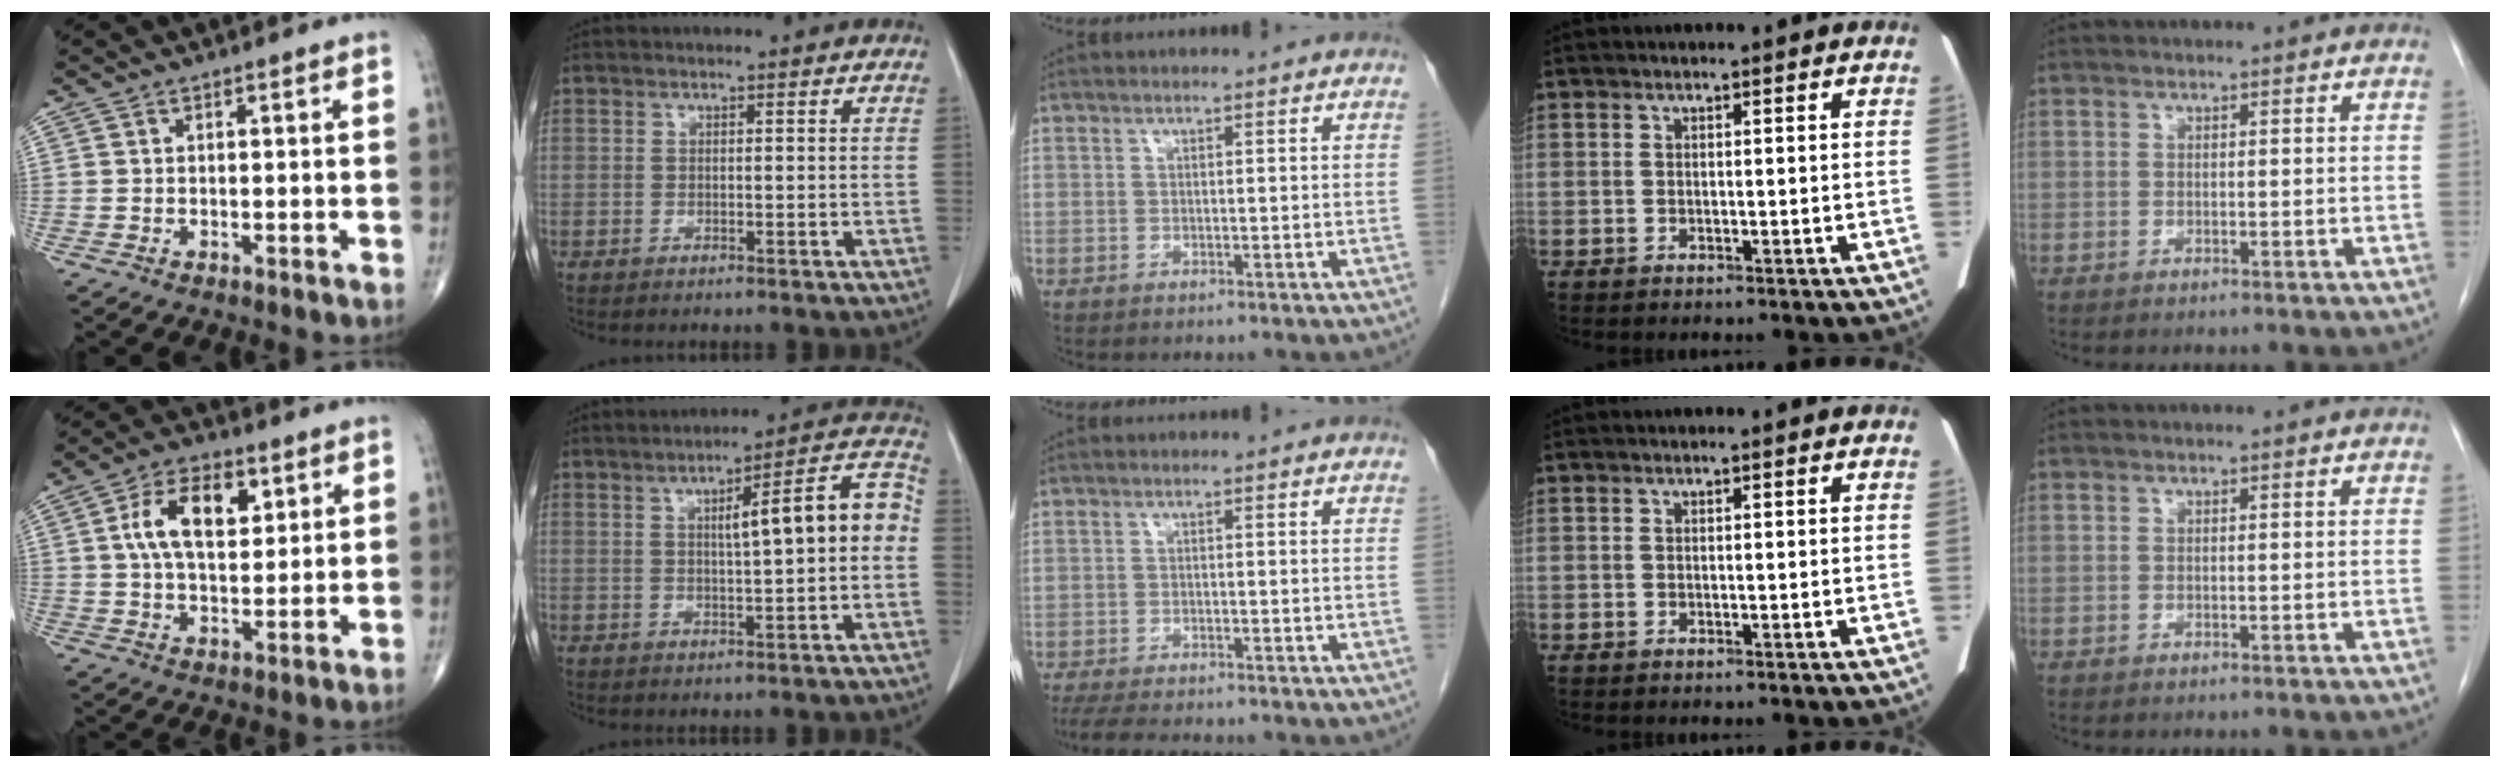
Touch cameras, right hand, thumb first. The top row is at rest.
{"thumb": {"total": 11.4, "force": [3.5, 6.2, 8.9], "torque": [-0.142, -0.003, 0.059]}, "index": {"total": 10.0, "force": [0.5, 1.4, 9.9], "torque": [-0.132, 0.033, 0.005]}, "middle": {"total": 7.7, "force": [-6.8, 1.1, 3.5], "torque": [-0.055, -0.016, -0.106]}}